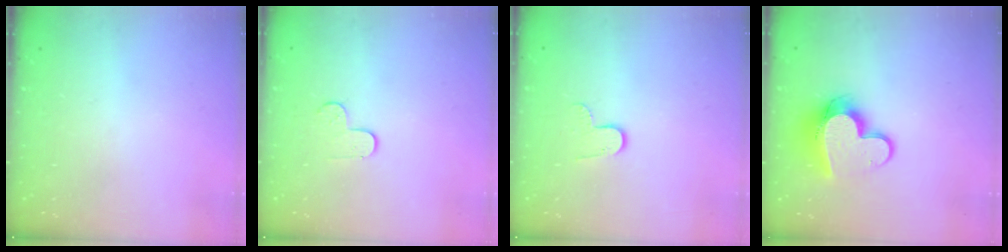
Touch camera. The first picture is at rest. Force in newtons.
{"total": 3.7, "press": 3.6, "slide": 0.4}
{"total": 5.8, "press": 5.8, "slide": 0.5}
{"total": 12.6, "press": 12.6, "slide": 1.2}